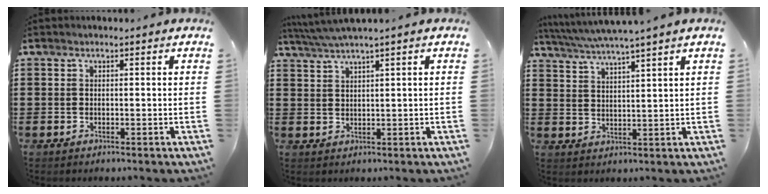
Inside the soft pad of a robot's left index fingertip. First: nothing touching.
{"total": 2.4, "force": [2.0, -0.5, 1.3], "torque": [-0.030, -0.004, 0.036]}
{"total": 3.5, "force": [3.2, -0.8, 1.3], "torque": [-0.039, -0.022, 0.051]}